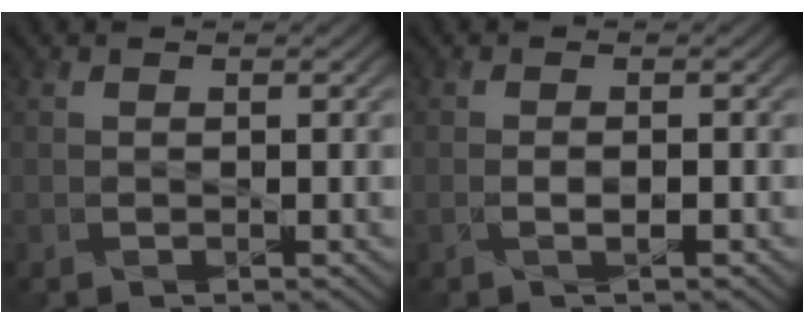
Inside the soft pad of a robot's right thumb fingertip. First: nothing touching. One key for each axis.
{"total": 1.4, "fx": -0.8, "fy": 0.1, "fz": 1.1, "tx": -0.026, "ty": -0.001, "tz": -0.017}